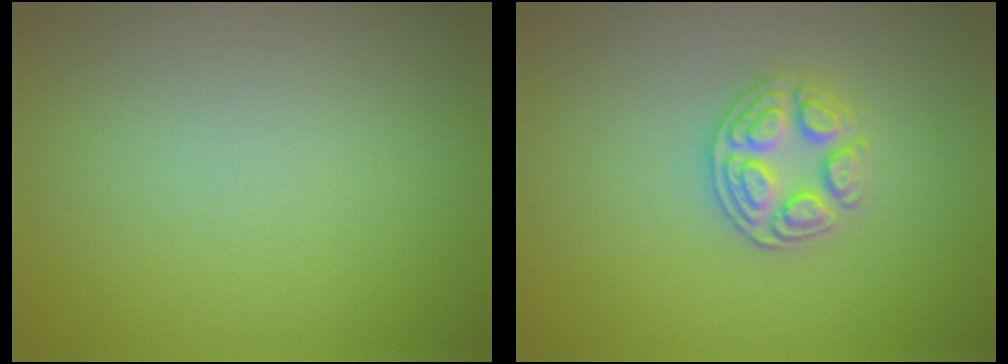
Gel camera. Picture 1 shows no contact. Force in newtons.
{"total": 3.0, "press": 2.8, "slide": 1.1}